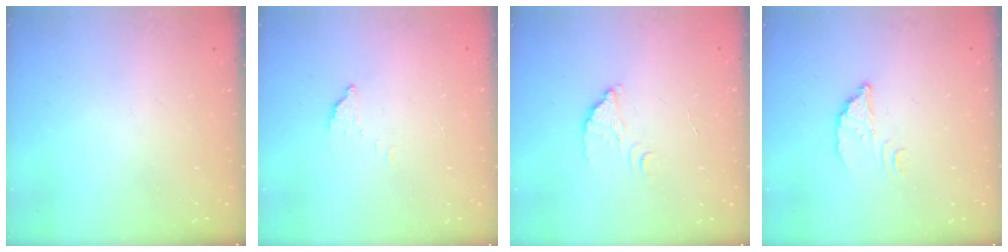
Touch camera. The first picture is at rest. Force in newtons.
{"total": 2.3, "press": 2.3, "slide": 0.1}
{"total": 2.2, "press": 2.2, "slide": 0.1}
{"total": 2.8, "press": 2.8, "slide": 0.2}